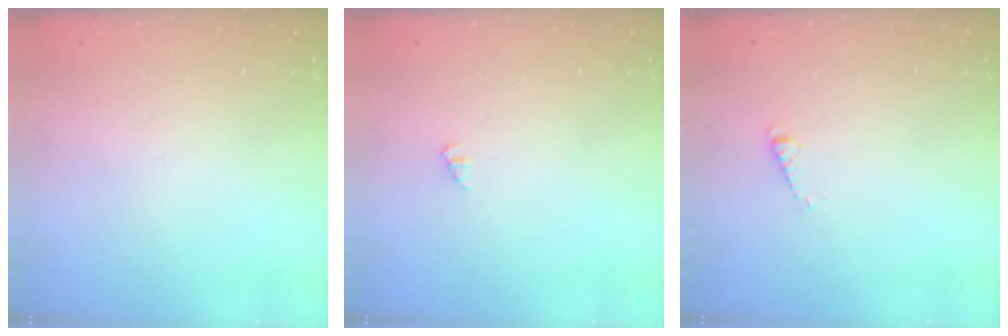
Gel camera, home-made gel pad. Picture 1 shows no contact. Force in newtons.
{"total": 1.0, "press": 1.0, "slide": 0.3}
{"total": 2.7, "press": 2.7, "slide": 0.2}